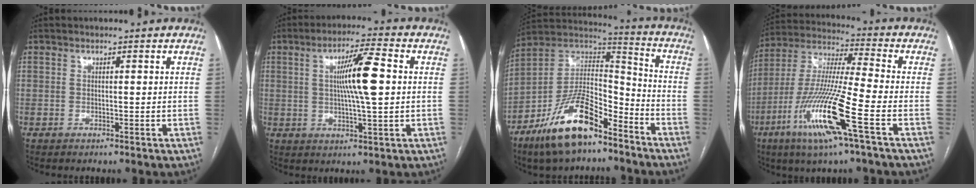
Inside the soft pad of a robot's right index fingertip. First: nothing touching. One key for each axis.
{"total": 9.5, "fx": 1.3, "fy": 0.6, "fz": 9.4, "tx": -0.163, "ty": 0.007, "tz": 0.021}
{"total": 17.0, "fx": -11.1, "fy": 5.9, "fz": 11.5, "tx": -0.211, "ty": 0.017, "tz": -0.198}
{"total": 16.8, "fx": -7.1, "fy": 0.2, "fz": 15.2, "tx": -0.315, "ty": -0.021, "tz": -0.136}